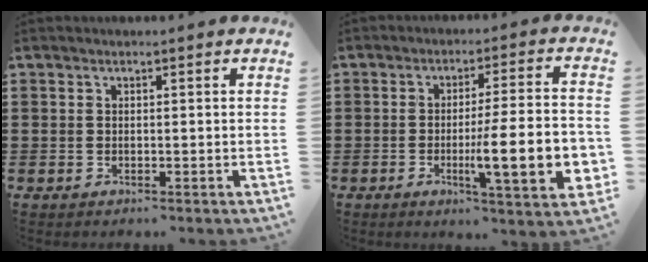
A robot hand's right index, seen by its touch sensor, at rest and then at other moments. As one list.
[{"total": 13.1, "force": [-2.8, 2.3, 12.6], "torque": [-0.195, -0.016, -0.053]}]